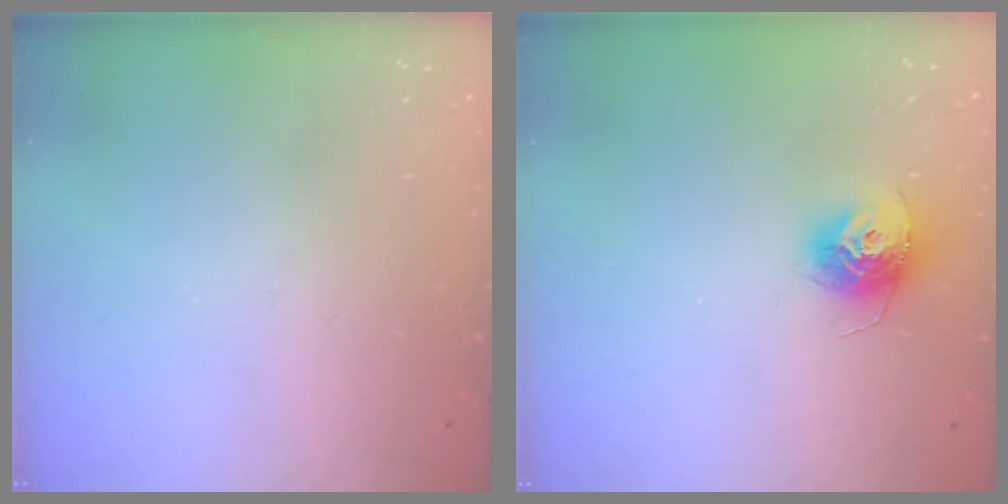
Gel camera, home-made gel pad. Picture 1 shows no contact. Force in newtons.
{"total": 11.5, "press": 11.4, "slide": 0.8}